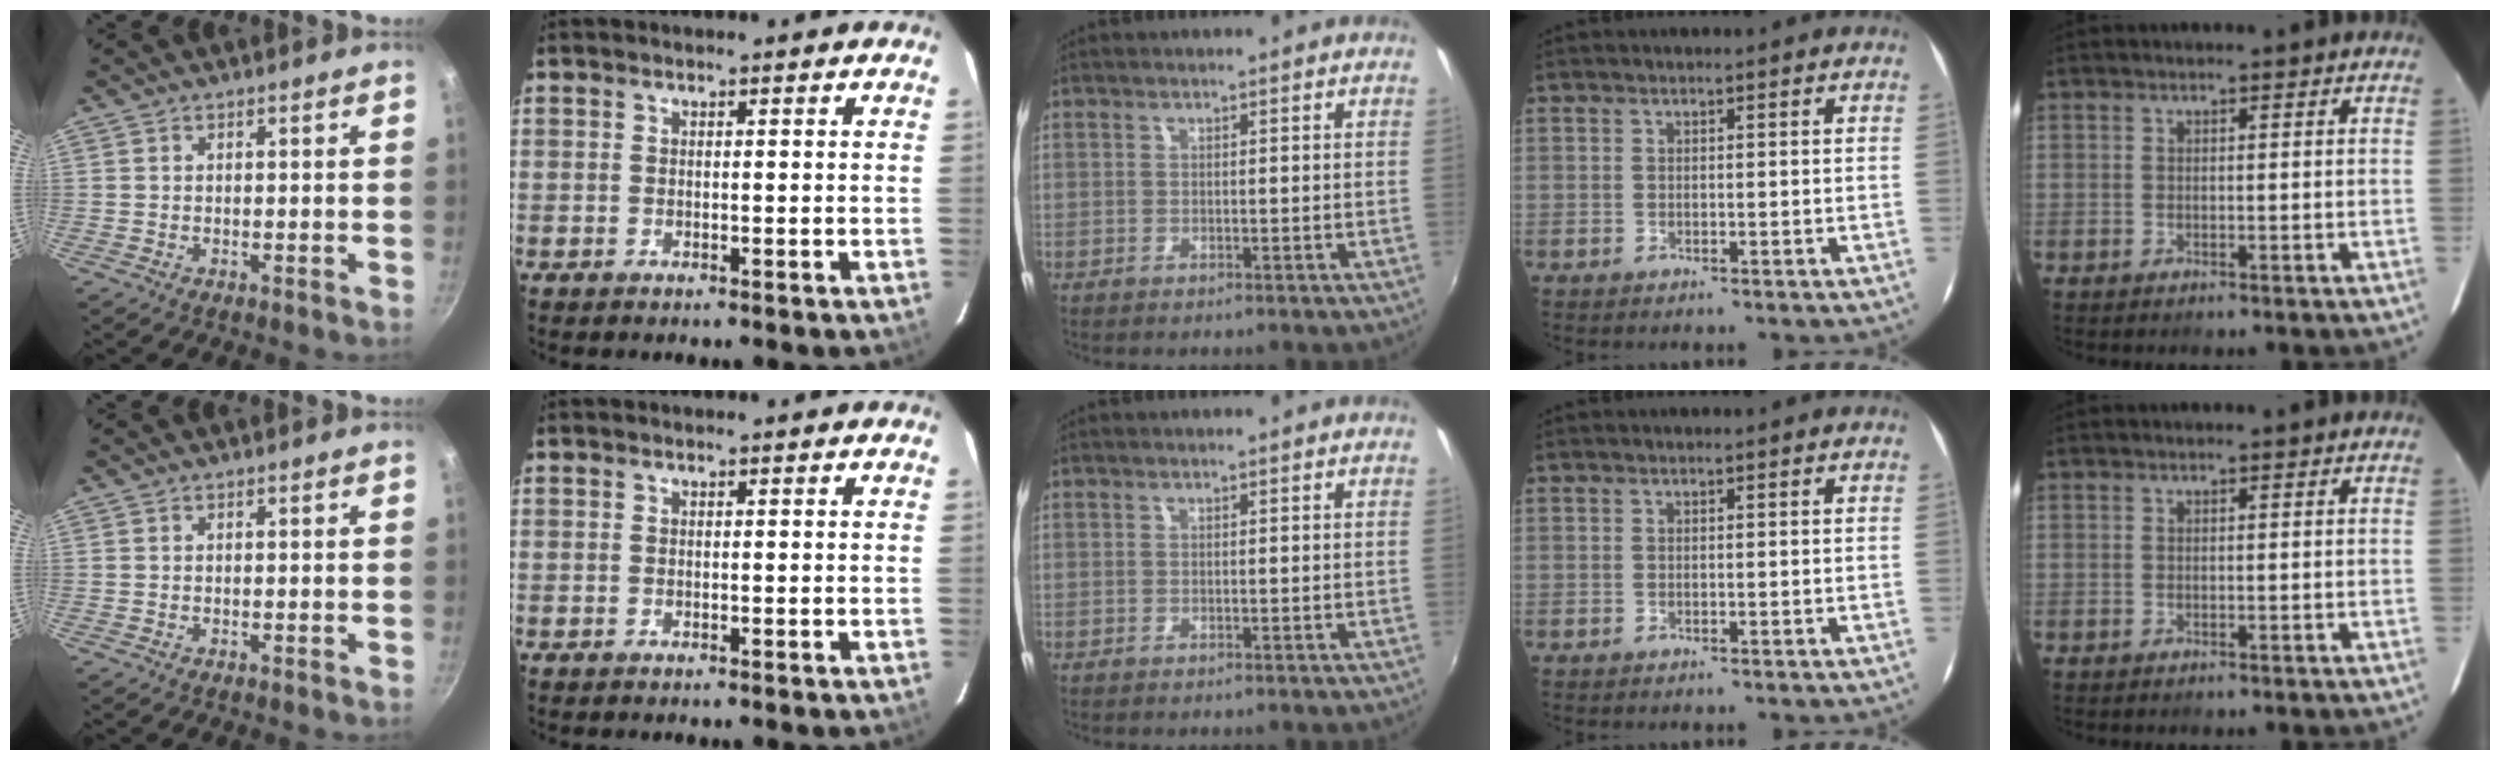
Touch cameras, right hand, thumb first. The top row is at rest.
{}